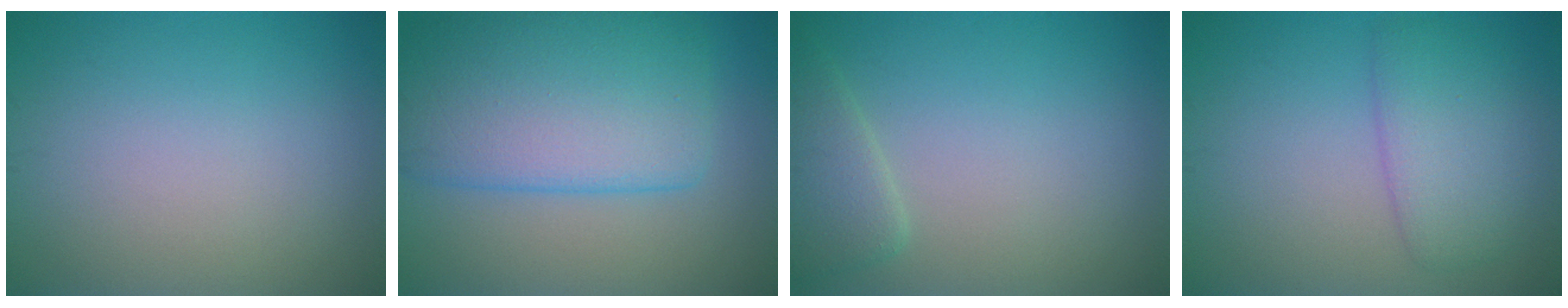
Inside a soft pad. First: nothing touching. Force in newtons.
{"total": 9.1, "press": 9.1, "slide": 0.5}
{"total": 2.6, "press": 2.6, "slide": 0.3}
{"total": 4.1, "press": 4.1, "slide": 0.2}